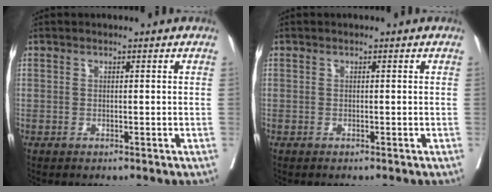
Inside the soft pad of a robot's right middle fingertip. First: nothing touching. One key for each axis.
{"total": 0.0}